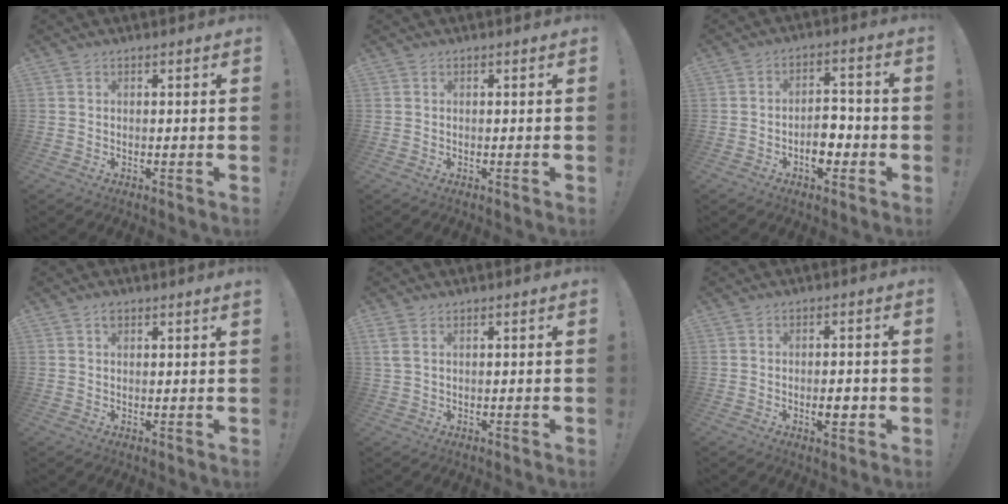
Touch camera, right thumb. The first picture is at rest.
{"total": 0.0}
{"total": 7.9, "force": [-3.1, 4.8, 5.5], "torque": [-0.085, 0.018, -0.051]}
{"total": 1.3, "force": [1.0, 0.3, 0.8], "torque": [-0.008, -0.002, 0.016]}
{"total": 2.1, "force": [1.0, 0.5, 1.8], "torque": [-0.039, 0.000, 0.019]}
{"total": 4.1, "force": [-1.4, 1.5, 3.5], "torque": [-0.046, 0.004, -0.023]}